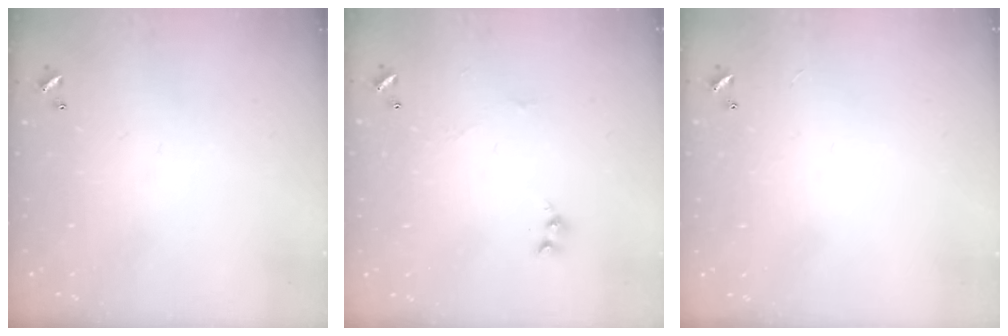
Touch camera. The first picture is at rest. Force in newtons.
{"total": 1.6, "press": 1.6, "slide": 0.2}
{"total": 2.6, "press": 2.6, "slide": 0.3}